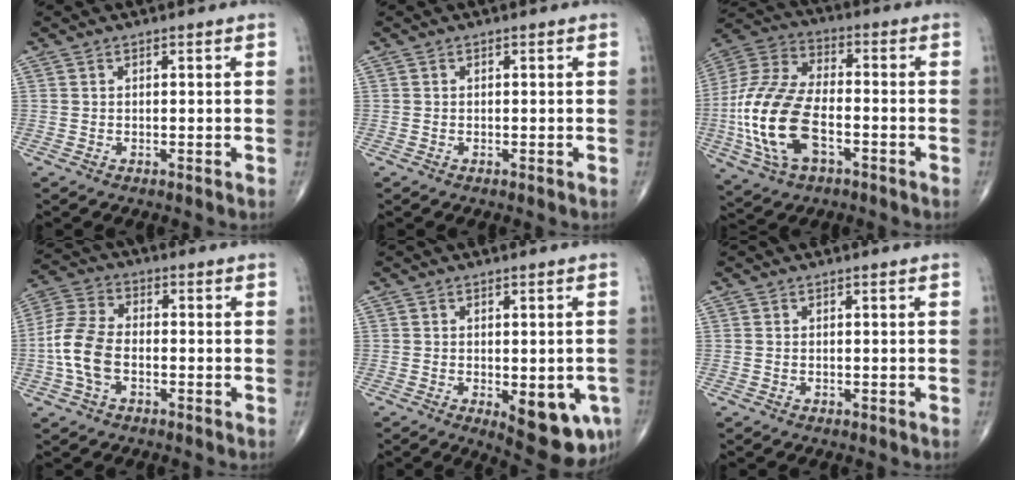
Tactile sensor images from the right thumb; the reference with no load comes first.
{"total": 0.0}
{"total": 19.2, "force": [-4.8, 10.3, 15.4], "torque": [-0.334, 0.020, -0.090]}
{"total": 9.5, "force": [-2.2, 5.8, 7.2], "torque": [-0.158, 0.024, -0.050]}
{"total": 11.2, "force": [-3.6, 4.6, 9.5], "torque": [-0.101, -0.006, -0.035]}
{"total": 0.0}